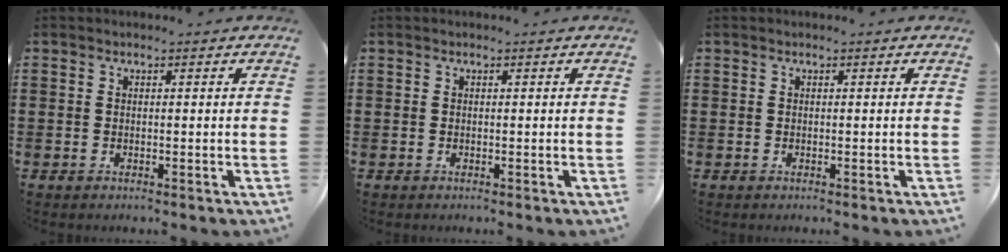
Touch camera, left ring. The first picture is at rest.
{"total": 0.0}
{"total": 0.0}